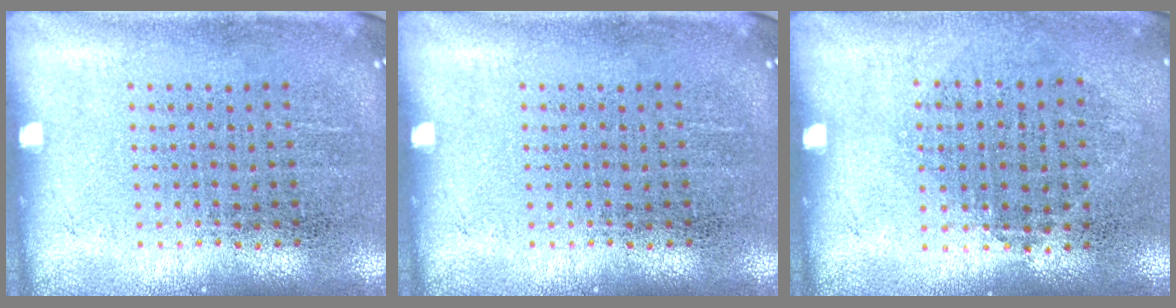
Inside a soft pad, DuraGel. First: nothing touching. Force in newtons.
{"total": 0.0}
{"total": 0.8, "press": 0.7, "slide": 0.3}